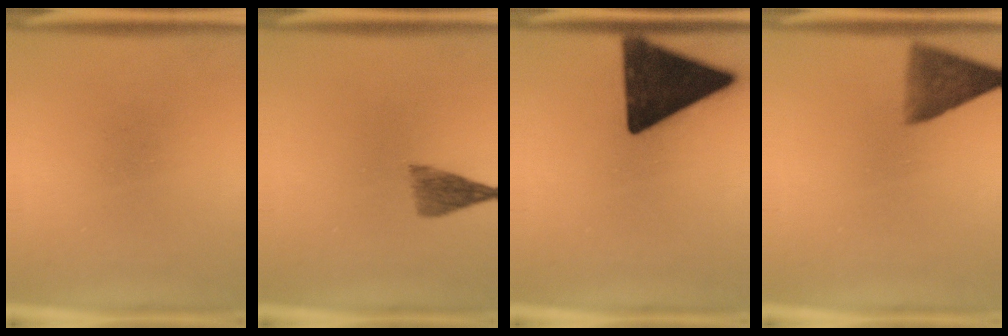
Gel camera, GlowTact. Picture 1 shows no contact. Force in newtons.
{"total": 3.6}
{"total": 18.0}
{"total": 6.8}